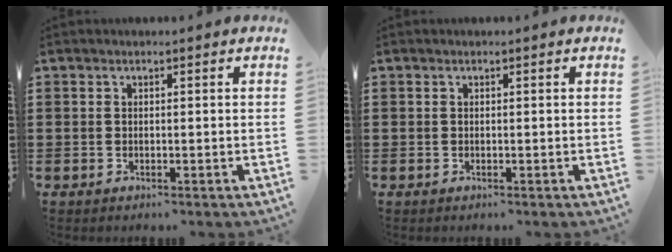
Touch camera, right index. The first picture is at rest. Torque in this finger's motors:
{"motor_torque": [0.00, 0.00, 0.00, -0.01]}